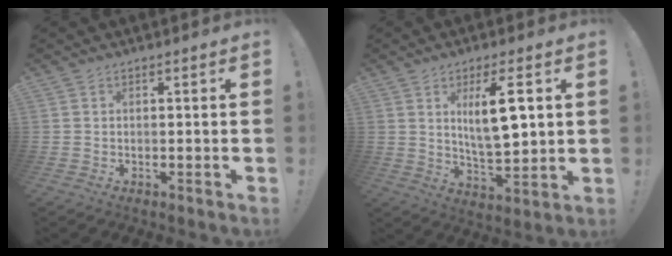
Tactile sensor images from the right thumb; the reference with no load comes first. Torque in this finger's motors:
{"motor_torque": [-0.30, 0.59, 0.46, -0.01, 0.06]}